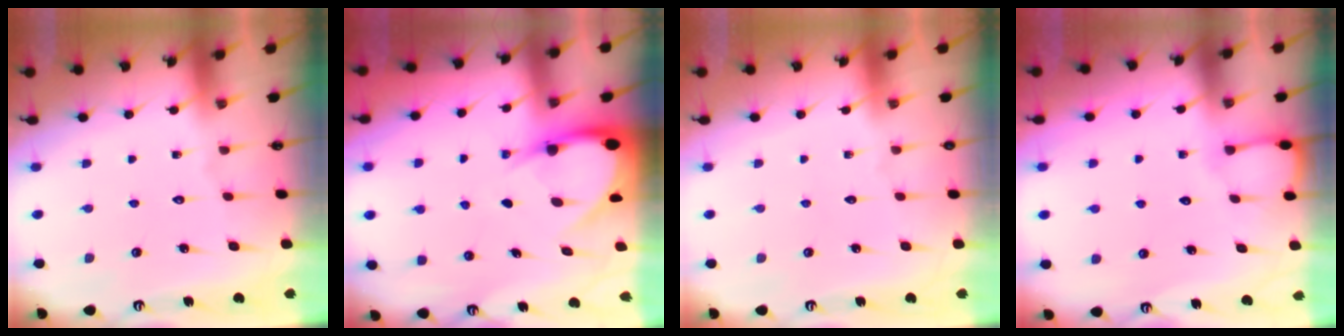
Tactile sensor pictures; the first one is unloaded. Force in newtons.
{"total": 5.6, "press": 5.6, "slide": 0.5}
{"total": 0.0}
{"total": 2.4, "press": 2.4, "slide": 0.3}